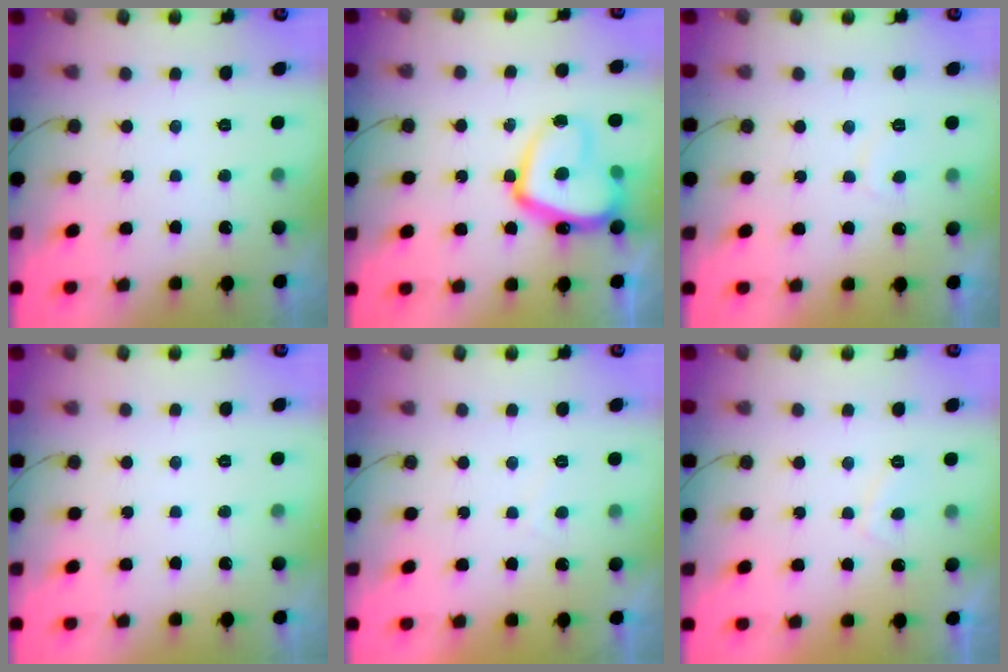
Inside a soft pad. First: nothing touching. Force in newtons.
{"total": 16.1, "press": 16.0, "slide": 1.6}
{"total": 2.0, "press": 1.9, "slide": 0.6}
{"total": 0.0}
{"total": 1.0, "press": 0.9, "slide": 0.6}
{"total": 1.9, "press": 1.7, "slide": 0.8}